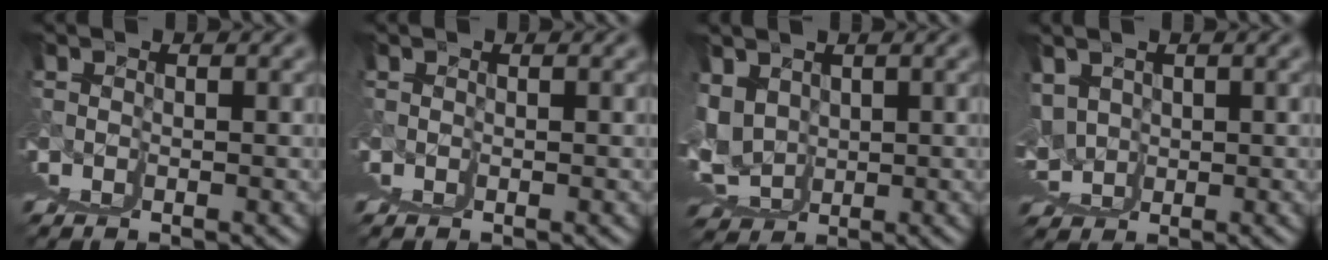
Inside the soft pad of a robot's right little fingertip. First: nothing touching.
{"total": 0.5, "force": [0.1, -0.4, -0.3], "torque": [0.008, 0.001, 0.001]}
{"total": 8.0, "force": [2.6, 6.6, 3.8], "torque": [-0.063, -0.034, 0.061]}
{"total": 5.8, "force": [2.4, 4.6, 2.7], "torque": [-0.047, -0.025, 0.049]}